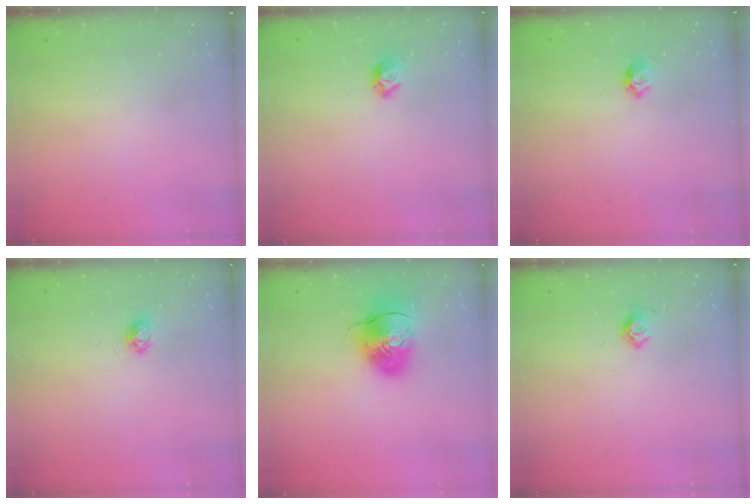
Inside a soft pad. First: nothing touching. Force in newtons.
{"total": 7.9, "press": 7.9, "slide": 0.7}
{"total": 4.4, "press": 4.3, "slide": 0.9}
{"total": 3.9, "press": 3.8, "slide": 0.5}
{"total": 10.6, "press": 10.5, "slide": 1.8}
{"total": 5.5, "press": 5.3, "slide": 1.2}